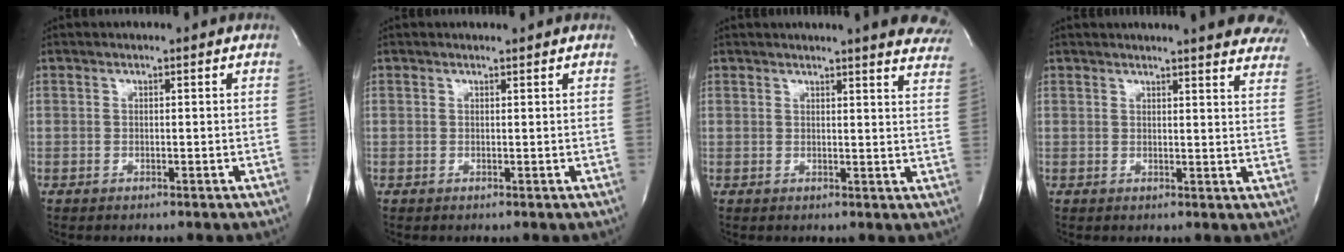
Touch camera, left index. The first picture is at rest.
{"total": 0.6, "force": [0.6, -0.1, 0.0], "torque": [-0.007, -0.002, 0.010]}
{"total": 17.2, "force": [15.8, 2.0, 6.6], "torque": [-0.083, -0.049, 0.163]}
{"total": 20.1, "force": [18.4, 2.7, 7.4], "torque": [-0.098, -0.049, 0.196]}